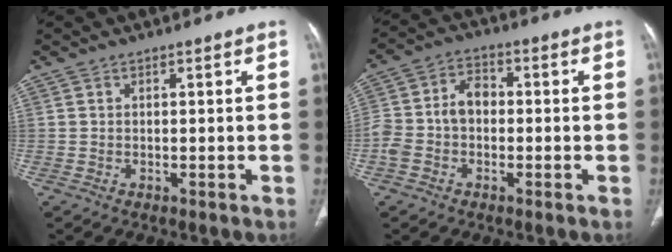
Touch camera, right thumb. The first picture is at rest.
{"total": 8.1, "force": [-1.1, 5.8, 5.5], "torque": [-0.106, 0.033, -0.031]}